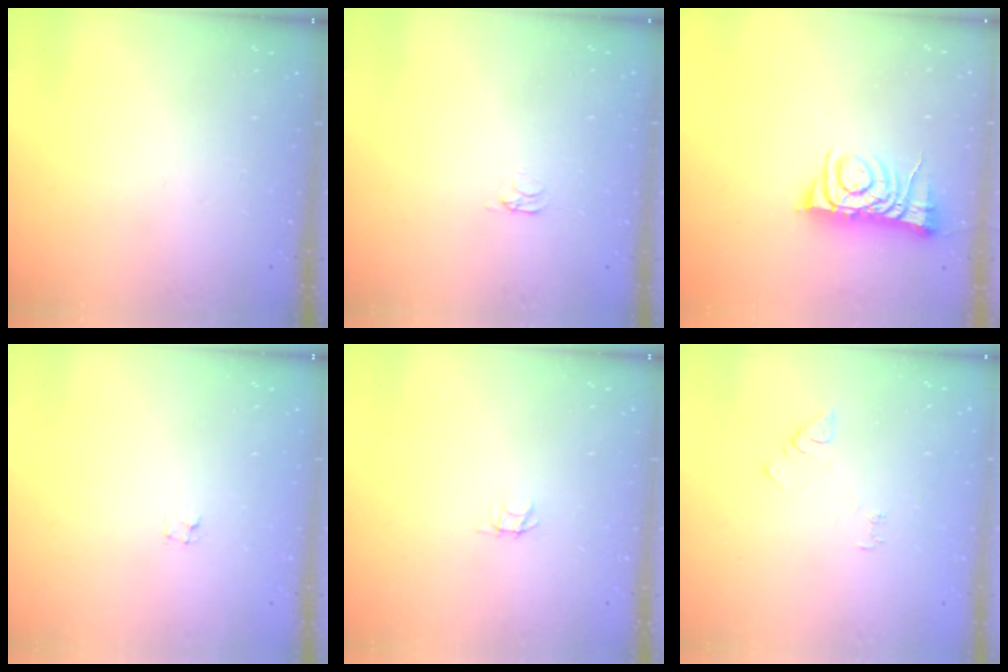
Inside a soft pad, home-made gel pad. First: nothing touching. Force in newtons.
{"total": 1.6, "press": 1.6, "slide": 0.4}
{"total": 7.0, "press": 7.0, "slide": 0.9}
{"total": 1.2, "press": 1.2, "slide": 0.1}
{"total": 1.8, "press": 1.8, "slide": 0.1}
{"total": 3.2, "press": 3.2, "slide": 0.4}